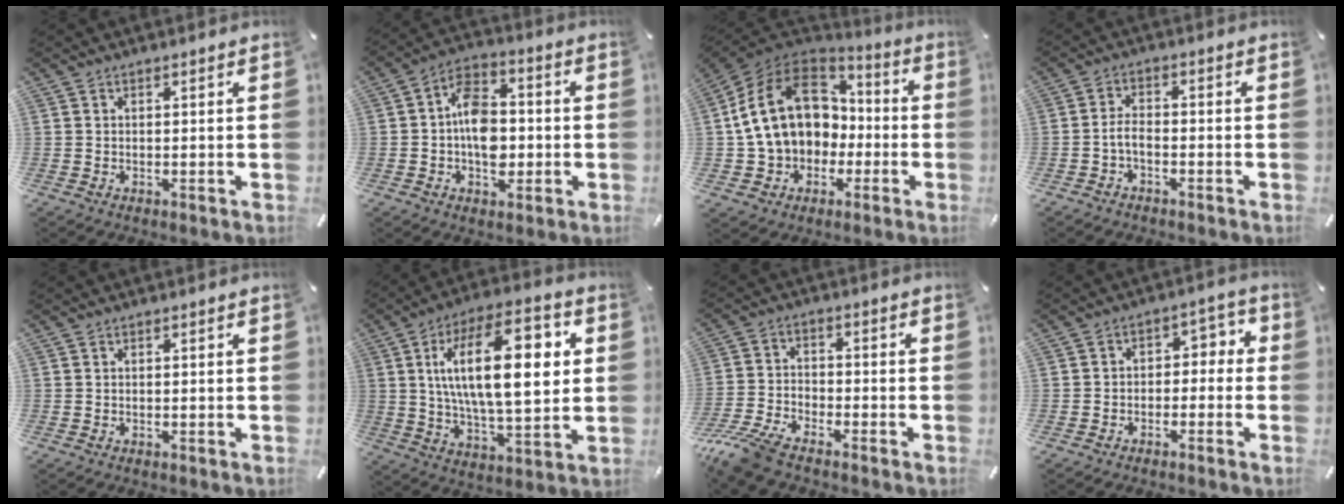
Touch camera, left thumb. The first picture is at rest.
{"total": 10.9, "force": [-1.5, 7.6, 7.8], "torque": [-0.135, 0.016, -0.023]}
{"total": 19.1, "force": [0.9, 15.7, 10.9], "torque": [-0.220, 0.016, 0.022]}
{"total": 3.6, "force": [-1.8, 1.8, 2.6], "torque": [-0.058, 0.008, -0.037]}
{"total": 0.0}
{"total": 23.5, "force": [5.3, 10.4, 20.4], "torque": [-0.350, 0.004, 0.076]}
{"total": 9.1, "force": [-7.8, 2.6, 4.0], "torque": [-0.092, 0.027, -0.154]}
{"total": 4.7, "force": [-2.6, 3.4, 1.8], "torque": [-0.022, 0.026, -0.055]}